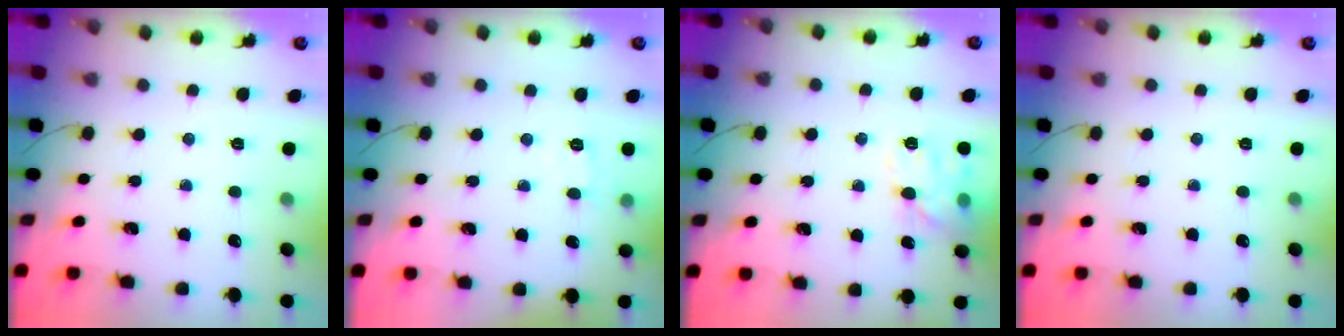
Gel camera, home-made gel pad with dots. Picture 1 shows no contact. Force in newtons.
{"total": 4.4, "press": 4.1, "slide": 1.6}
{"total": 12.1, "press": 12.0, "slide": 0.8}
{"total": 0.0}